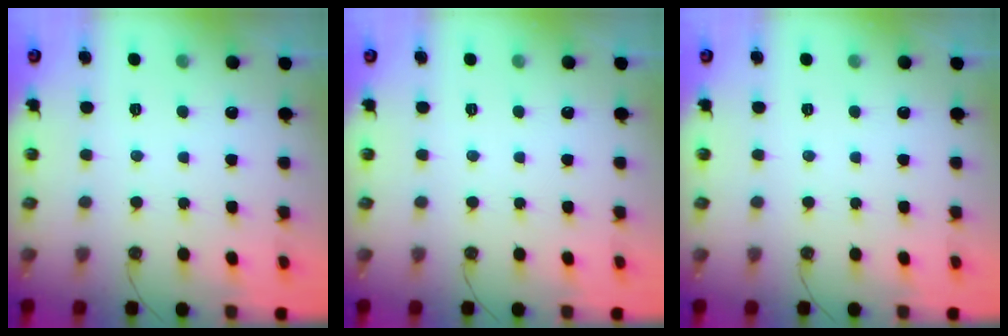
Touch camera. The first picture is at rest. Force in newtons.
{"total": 0.0}
{"total": 0.0}